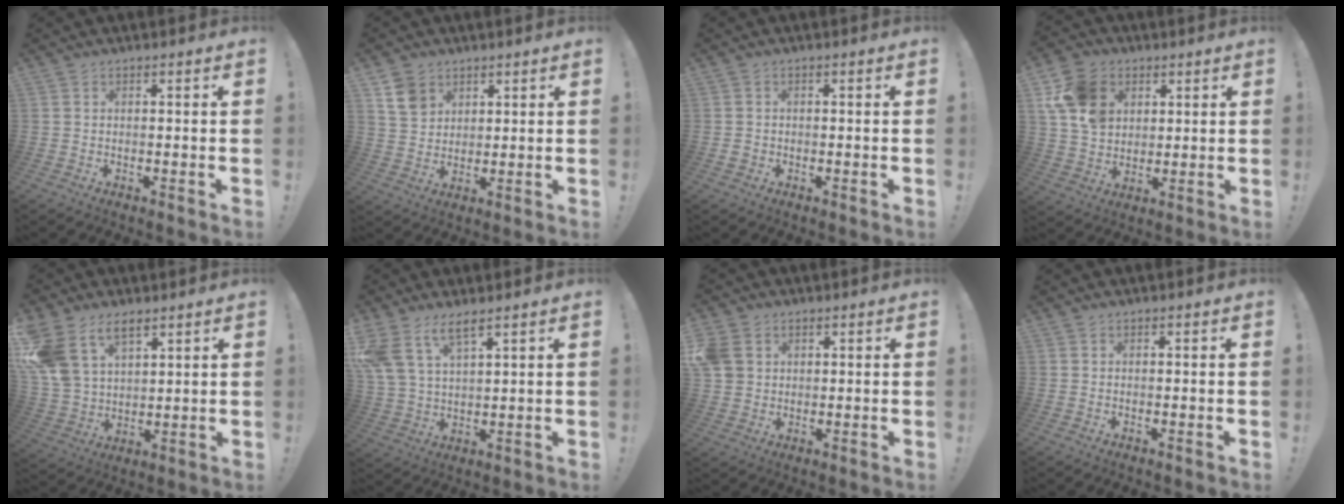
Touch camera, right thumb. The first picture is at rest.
{"total": 7.4, "force": [4.5, 5.4, 2.2], "torque": [-0.028, -0.020, 0.090]}
{"total": 1.3, "force": [-0.5, 1.1, 0.4], "torque": [-0.005, 0.002, -0.008]}
{"total": 14.5, "force": [5.5, 11.3, 7.2], "torque": [-0.130, -0.015, 0.112]}
{"total": 13.8, "force": [8.2, 8.7, 6.8], "torque": [-0.147, -0.044, 0.162]}
{"total": 8.9, "force": [6.3, 3.8, 5.0], "torque": [-0.113, -0.021, 0.124]}
{"total": 7.1, "force": [2.5, 5.9, 3.0], "torque": [-0.065, -0.001, 0.053]}
{"total": 0.0}